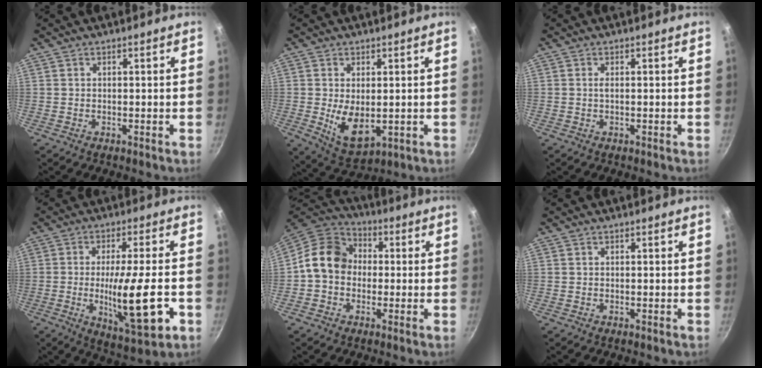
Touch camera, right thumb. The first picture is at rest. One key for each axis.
{"total": 8.3, "fx": -0.3, "fy": 4.6, "fz": 6.9, "tx": -0.115, "ty": -0.019, "tz": 0.013}
{"total": 0.6, "fx": 0.1, "fy": 0.1, "fz": 0.5, "tx": -0.011, "ty": 0.000, "tz": 0.000}
{"total": 15.4, "fx": -3.4, "fy": 3.1, "fz": 14.7, "tx": -0.239, "ty": -0.008, "tz": -0.052}
{"total": 11.8, "fx": -0.1, "fy": 9.8, "fz": 6.5, "tx": -0.077, "ty": 0.034, "tz": -0.026}
{"total": 0.0}